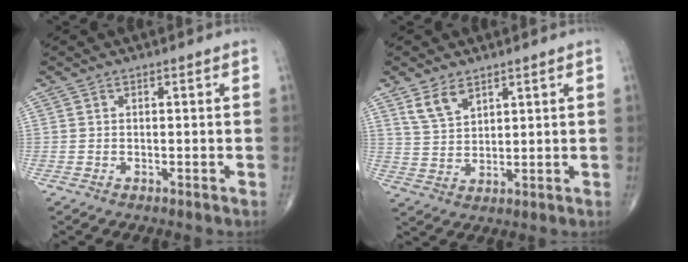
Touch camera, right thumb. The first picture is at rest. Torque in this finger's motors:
{"motor_torque": [-0.21, 0.24, 0.33, 0.28, 0.01]}